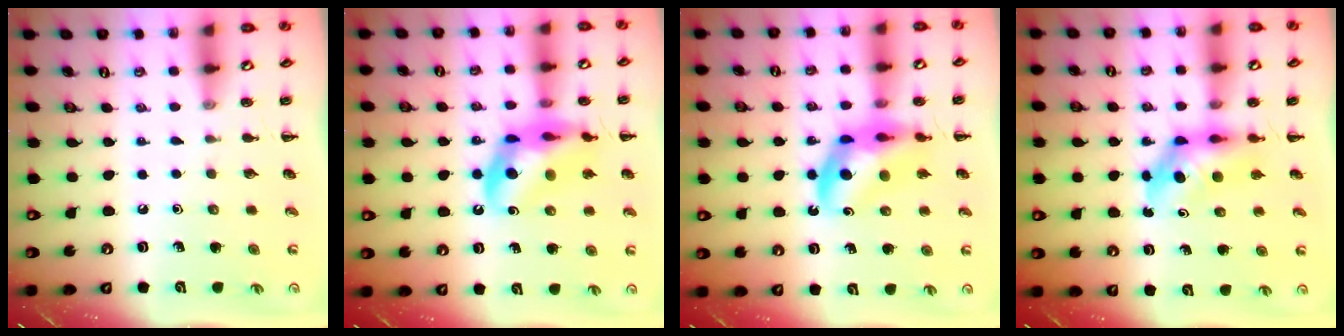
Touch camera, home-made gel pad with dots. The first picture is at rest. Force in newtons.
{"total": 15.7, "press": 15.3, "slide": 3.4}
{"total": 12.6, "press": 12.1, "slide": 3.5}
{"total": 5.4, "press": 5.3, "slide": 1.0}